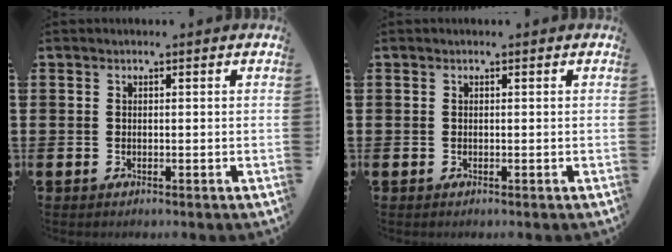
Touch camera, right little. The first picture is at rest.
{"total": 0.0}